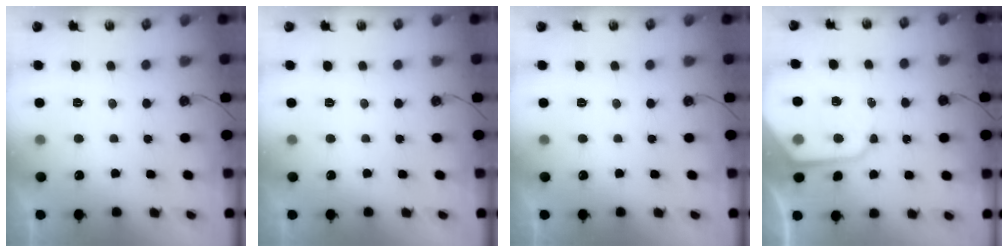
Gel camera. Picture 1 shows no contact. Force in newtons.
{"total": 1.0, "press": 0.4, "slide": 1.0}
{"total": 0.0}
{"total": 11.6, "press": 11.6, "slide": 1.0}